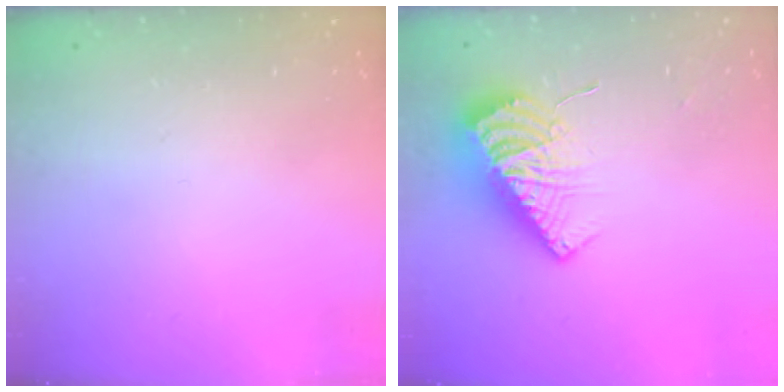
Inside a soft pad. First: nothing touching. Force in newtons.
{"total": 11.9, "press": 11.9, "slide": 1.2}